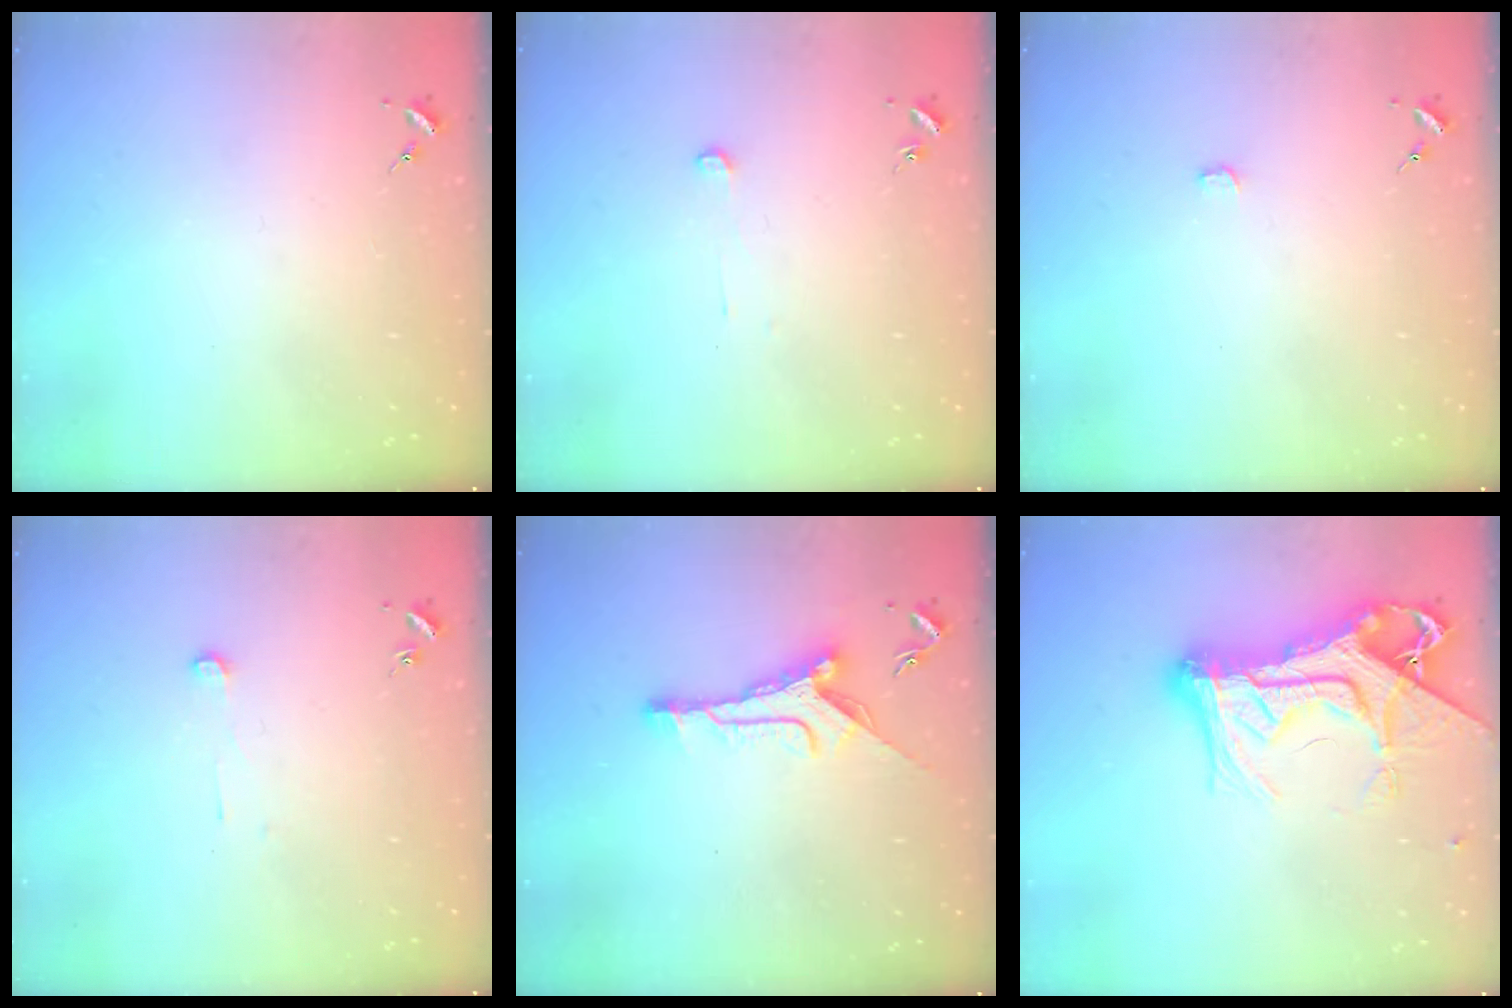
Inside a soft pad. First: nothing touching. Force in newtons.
{"total": 2.9, "press": 2.9, "slide": 0.2}
{"total": 1.9, "press": 1.9, "slide": 0.2}
{"total": 3.3, "press": 3.3, "slide": 0.3}
{"total": 9.9, "press": 9.9, "slide": 0.4}
{"total": 21.5, "press": 21.4, "slide": 2.2}